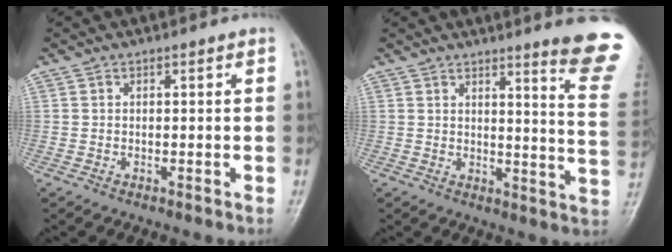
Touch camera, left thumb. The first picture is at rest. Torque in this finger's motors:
{"motor_torque": [1.91, 0.73, 1.73, -1.04, 0.37]}